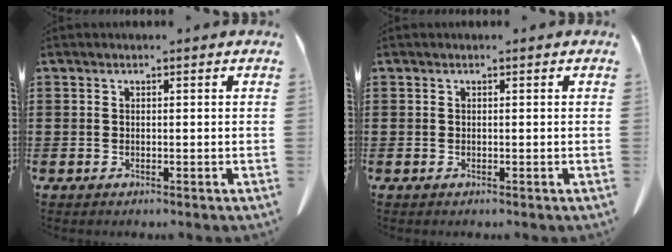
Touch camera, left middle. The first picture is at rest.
{"total": 0.0}